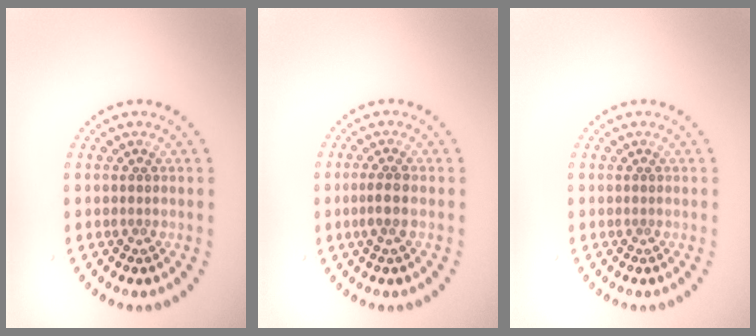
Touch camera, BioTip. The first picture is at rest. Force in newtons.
{"total": 1.7, "press": 1.5, "slide": 0.9}
{"total": 0.0}